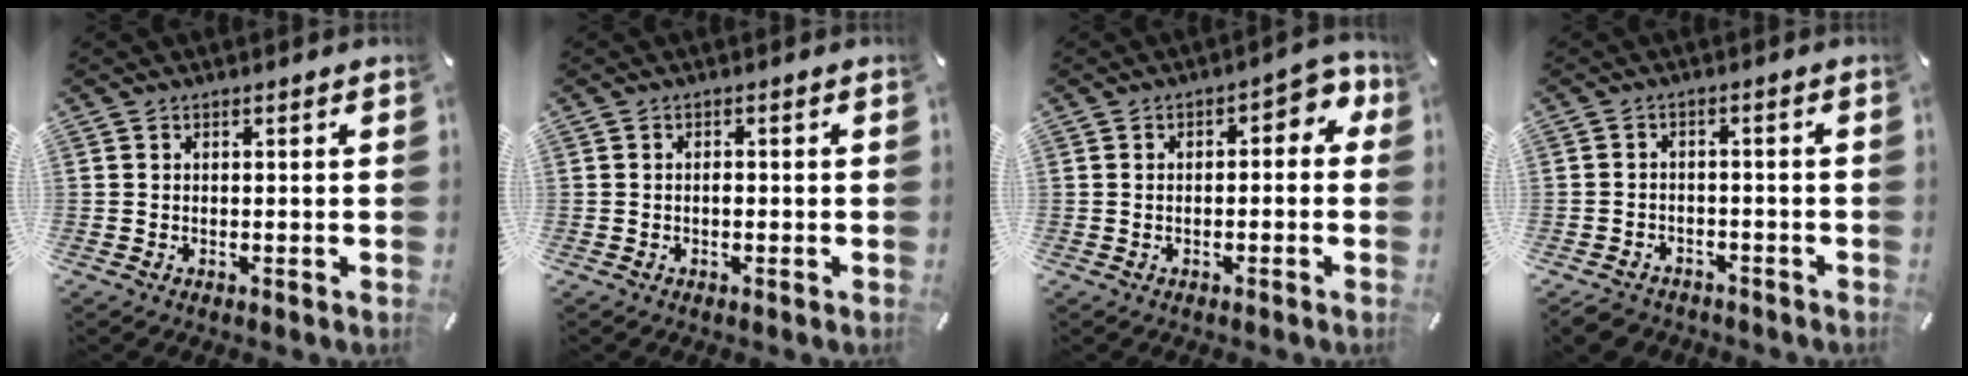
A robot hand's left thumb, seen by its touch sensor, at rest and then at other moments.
{"total": 1.1, "force": [-0.3, 0.6, 0.8], "torque": [-0.017, -0.001, -0.007]}
{"total": 5.3, "force": [0.2, 2.8, 4.5], "torque": [-0.055, -0.001, -0.007]}
{"total": 3.7, "force": [-2.9, 2.2, 0.9], "torque": [-0.027, 0.014, -0.060]}